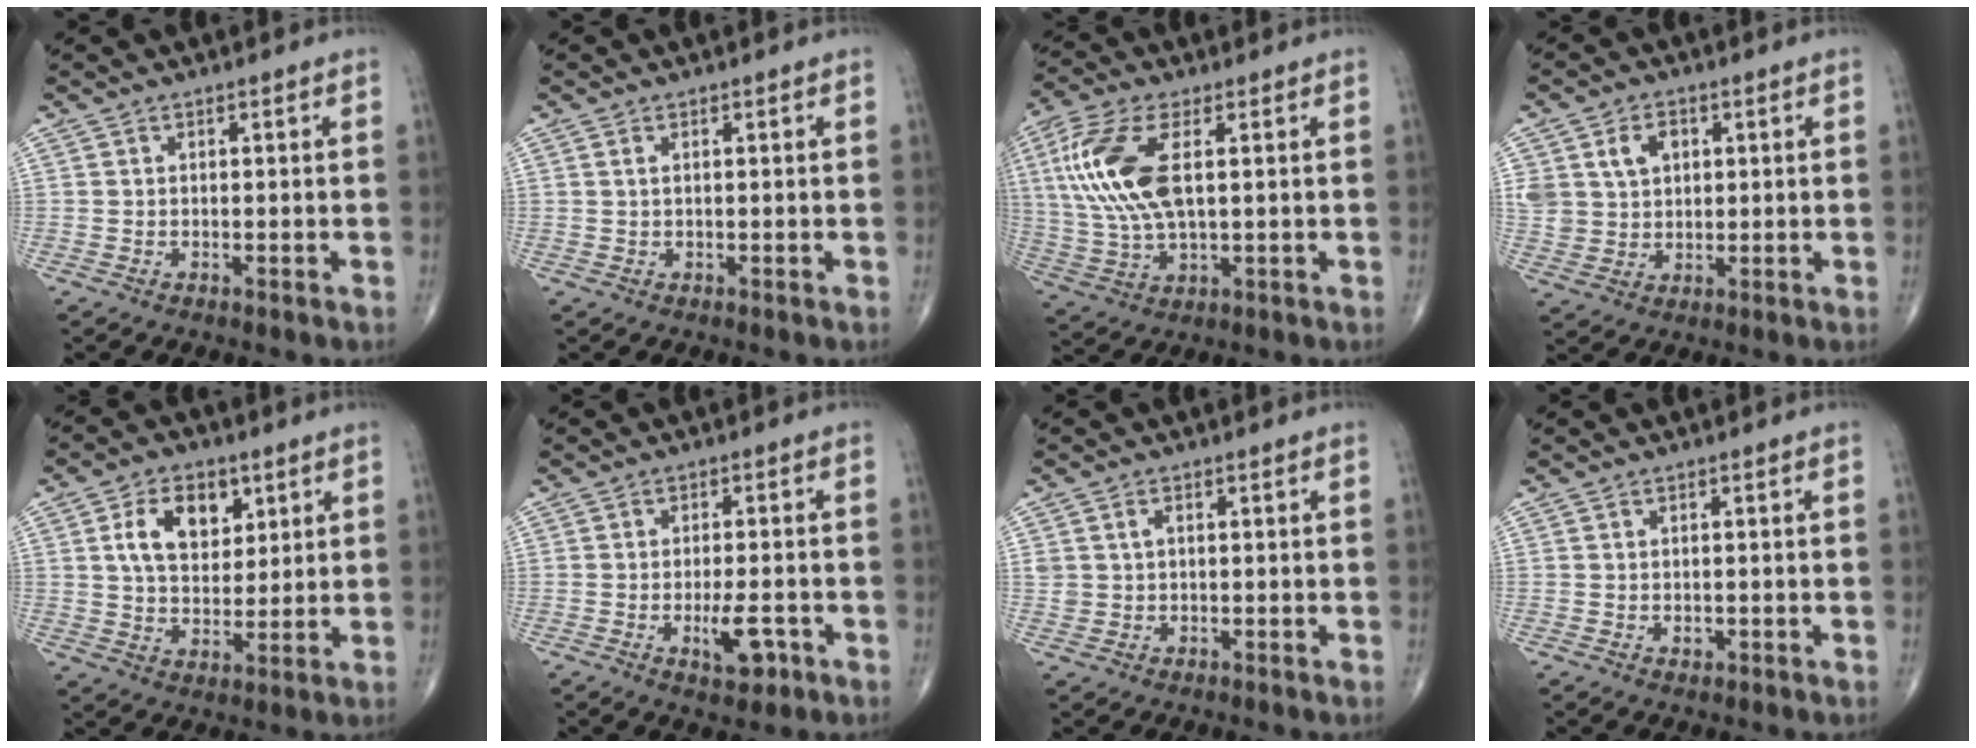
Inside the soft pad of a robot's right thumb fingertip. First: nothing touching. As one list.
[{"total": 0.7, "force": [0.3, 0.3, 0.5], "torque": [-0.013, 0.005, 0.005]}, {"total": 15.1, "force": [3.1, 6.8, 13.1], "torque": [-0.300, 0.001, 0.064]}, {"total": 8.2, "force": [2.7, 6.4, 4.4], "torque": [-0.060, -0.006, 0.057]}, {"total": 10.4, "force": [3.8, 6.7, 6.9], "torque": [-0.090, -0.013, 0.070]}, {"total": 5.5, "force": [-2.1, 2.1, 4.6], "torque": [-0.062, 0.003, -0.026]}, {"total": 2.1, "force": [0.5, 1.7, 1.2], "torque": [-0.017, 0.001, 0.014]}, {"total": 1.1, "force": [-0.3, 0.8, 0.7], "torque": [-0.005, 0.001, -0.002]}]